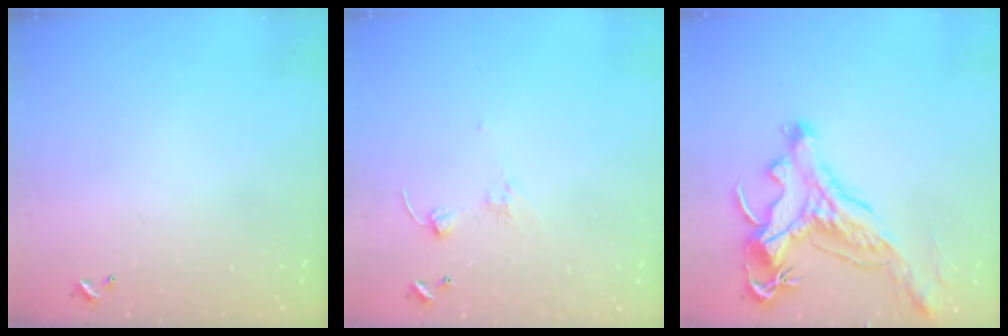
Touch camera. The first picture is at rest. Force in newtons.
{"total": 1.7, "press": 1.5, "slide": 0.7}
{"total": 5.1, "press": 4.8, "slide": 1.7}